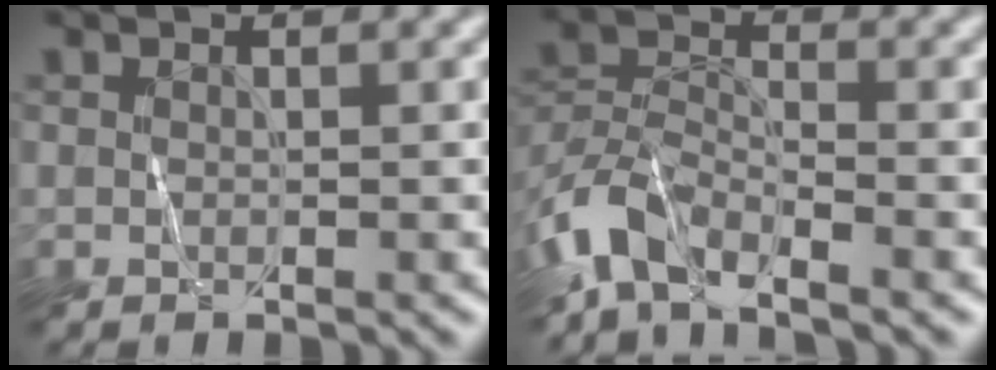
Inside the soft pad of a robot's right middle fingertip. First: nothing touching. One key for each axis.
{"total": 4.6, "fx": -3.9, "fy": 1.6, "fz": 1.9, "tx": -0.040, "ty": -0.001, "tz": -0.088}